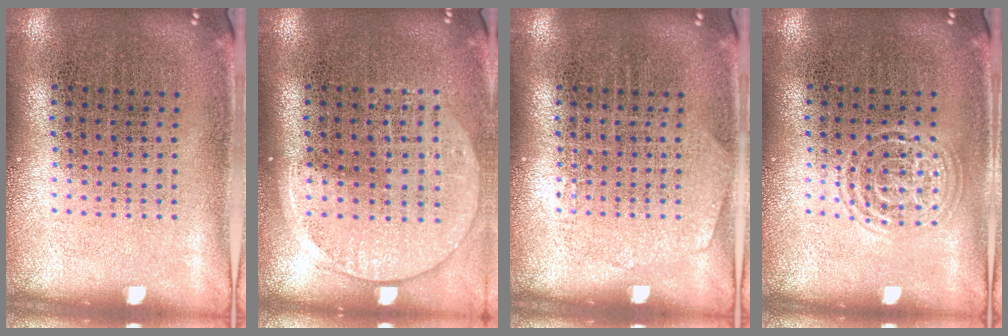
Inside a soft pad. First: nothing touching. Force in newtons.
{"total": 1.4, "press": 1.3, "slide": 0.6}
{"total": 0.6, "press": 0.6, "slide": 0.1}
{"total": 1.4, "press": 1.3, "slide": 0.3}